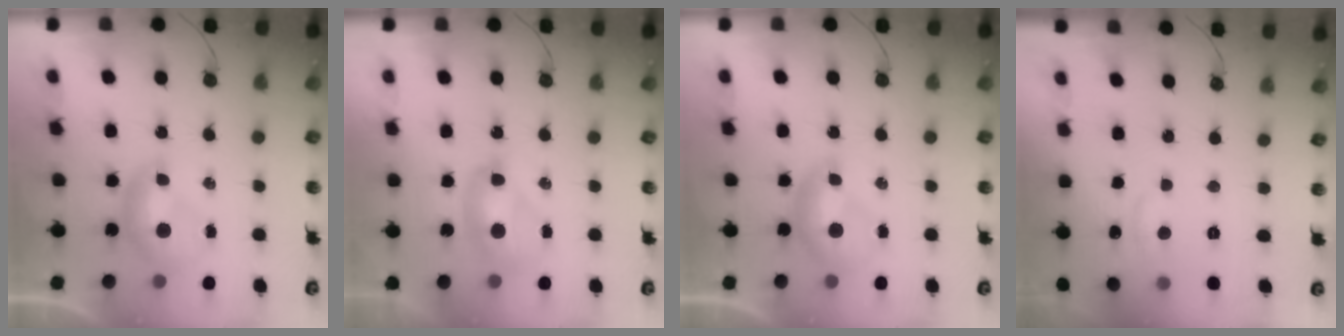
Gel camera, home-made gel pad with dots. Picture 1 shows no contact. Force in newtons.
{"total": 2.5, "press": 2.5, "slide": 0.1}
{"total": 0.0}
{"total": 1.0, "press": 0.0, "slide": 1.0}